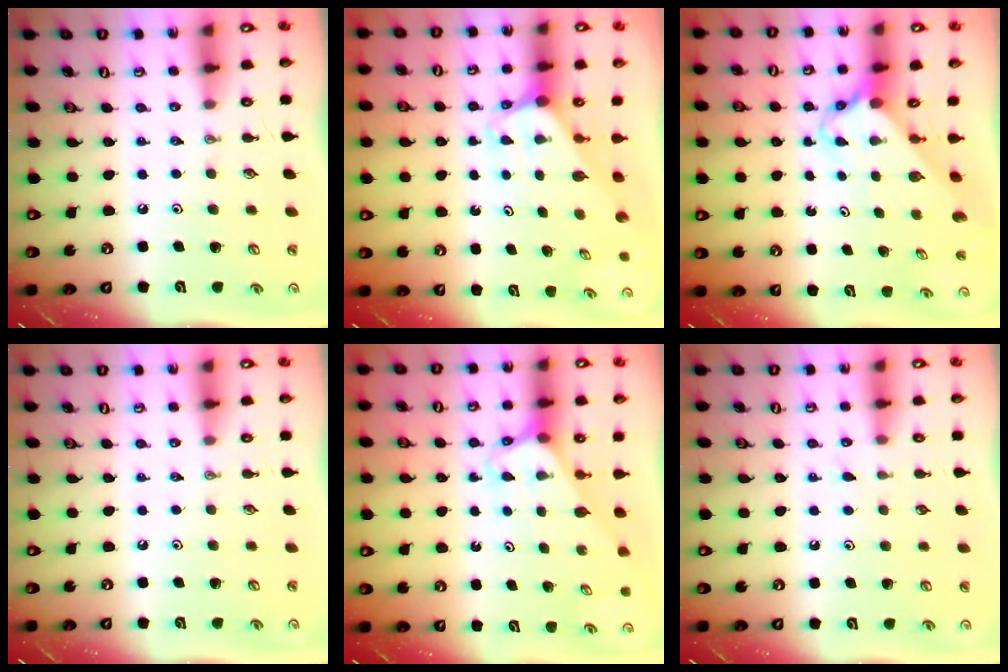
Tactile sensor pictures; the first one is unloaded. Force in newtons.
{"total": 2.0, "press": 2.0, "slide": 0.1}
{"total": 2.7, "press": 2.7, "slide": 0.2}
{"total": 0.0}
{"total": 3.2, "press": 3.2, "slide": 0.2}
{"total": 4.3, "press": 4.2, "slide": 0.5}